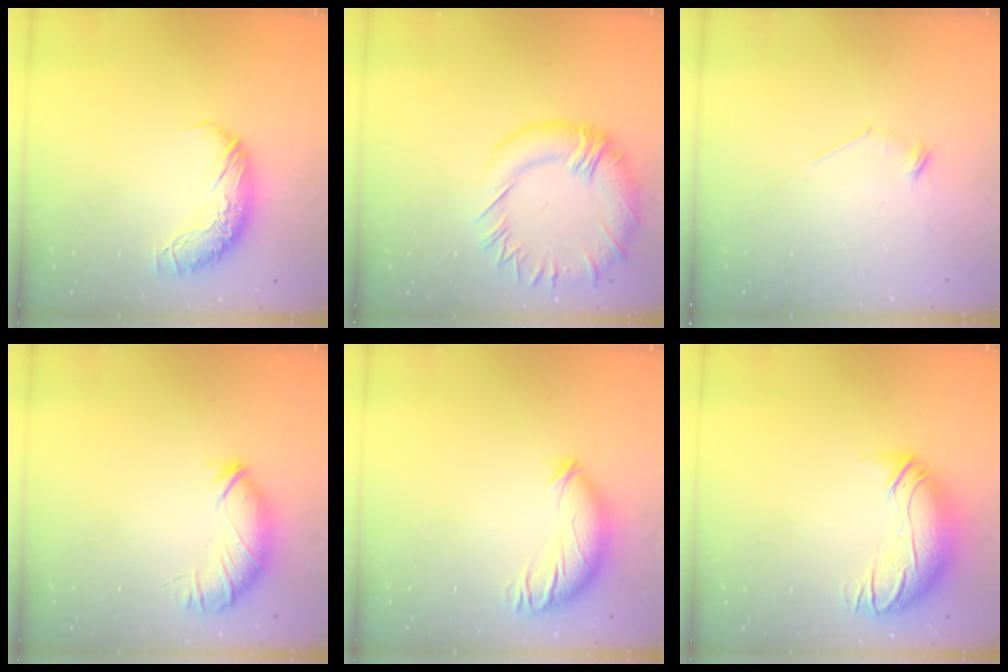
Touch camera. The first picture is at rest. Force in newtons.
{"total": 6.4, "press": 6.1, "slide": 2.0}
{"total": 7.8, "press": 7.8, "slide": 0.5}
{"total": 3.6, "press": 3.5, "slide": 0.8}
{"total": 3.7, "press": 2.9, "slide": 2.3}
{"total": 3.0, "press": 0.4, "slide": 2.9}